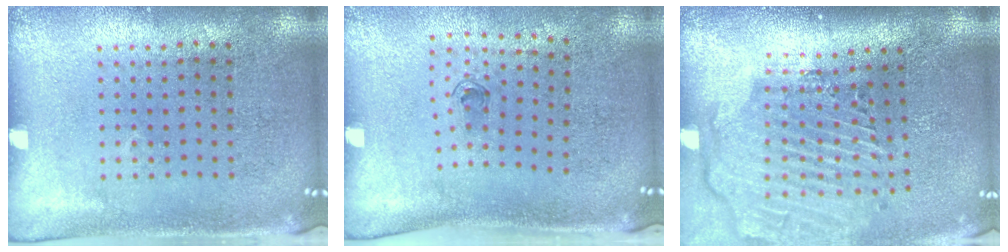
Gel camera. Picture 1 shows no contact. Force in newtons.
{"total": 0.6, "press": 0.3, "slide": 0.6}
{"total": 2.9, "press": 2.3, "slide": 1.8}